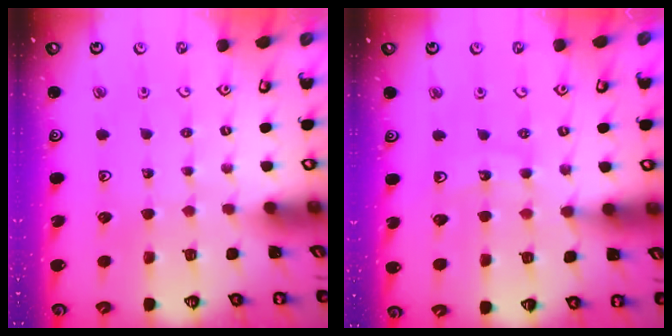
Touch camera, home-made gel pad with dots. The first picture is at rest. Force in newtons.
{"total": 12.2, "press": 11.7, "slide": 3.4}